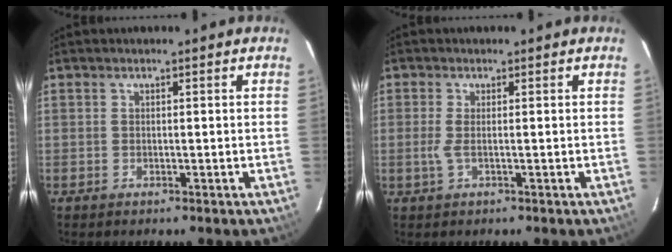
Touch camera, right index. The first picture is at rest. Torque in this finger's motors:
{"motor_torque": [-0.10, 0.12, 0.00, 0.00]}